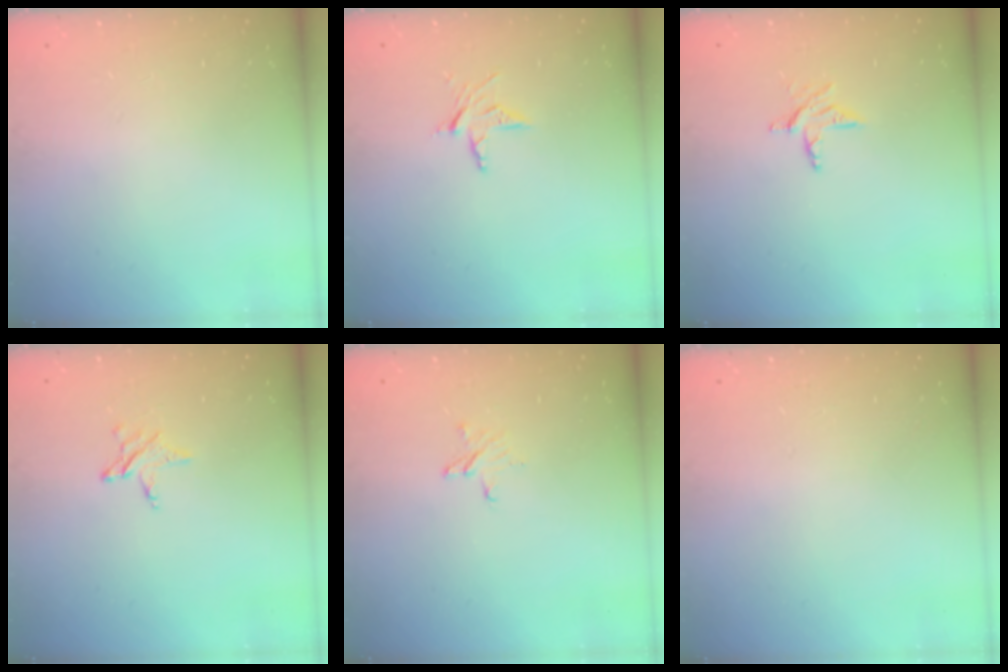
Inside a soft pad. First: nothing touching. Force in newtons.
{"total": 4.8, "press": 4.7, "slide": 0.3}
{"total": 5.8, "press": 5.8, "slide": 0.5}
{"total": 3.2, "press": 3.2, "slide": 0.3}
{"total": 4.1, "press": 4.1, "slide": 0.4}
{"total": 0.0}